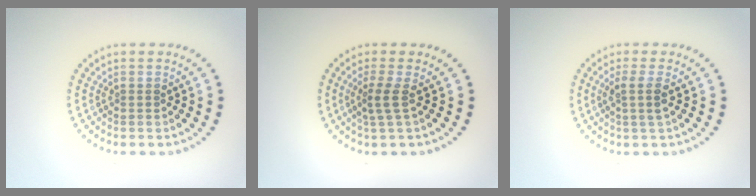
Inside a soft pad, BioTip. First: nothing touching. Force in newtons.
{"total": 1.9, "press": 1.2, "slide": 1.4}
{"total": 1.8, "press": 1.5, "slide": 1.1}